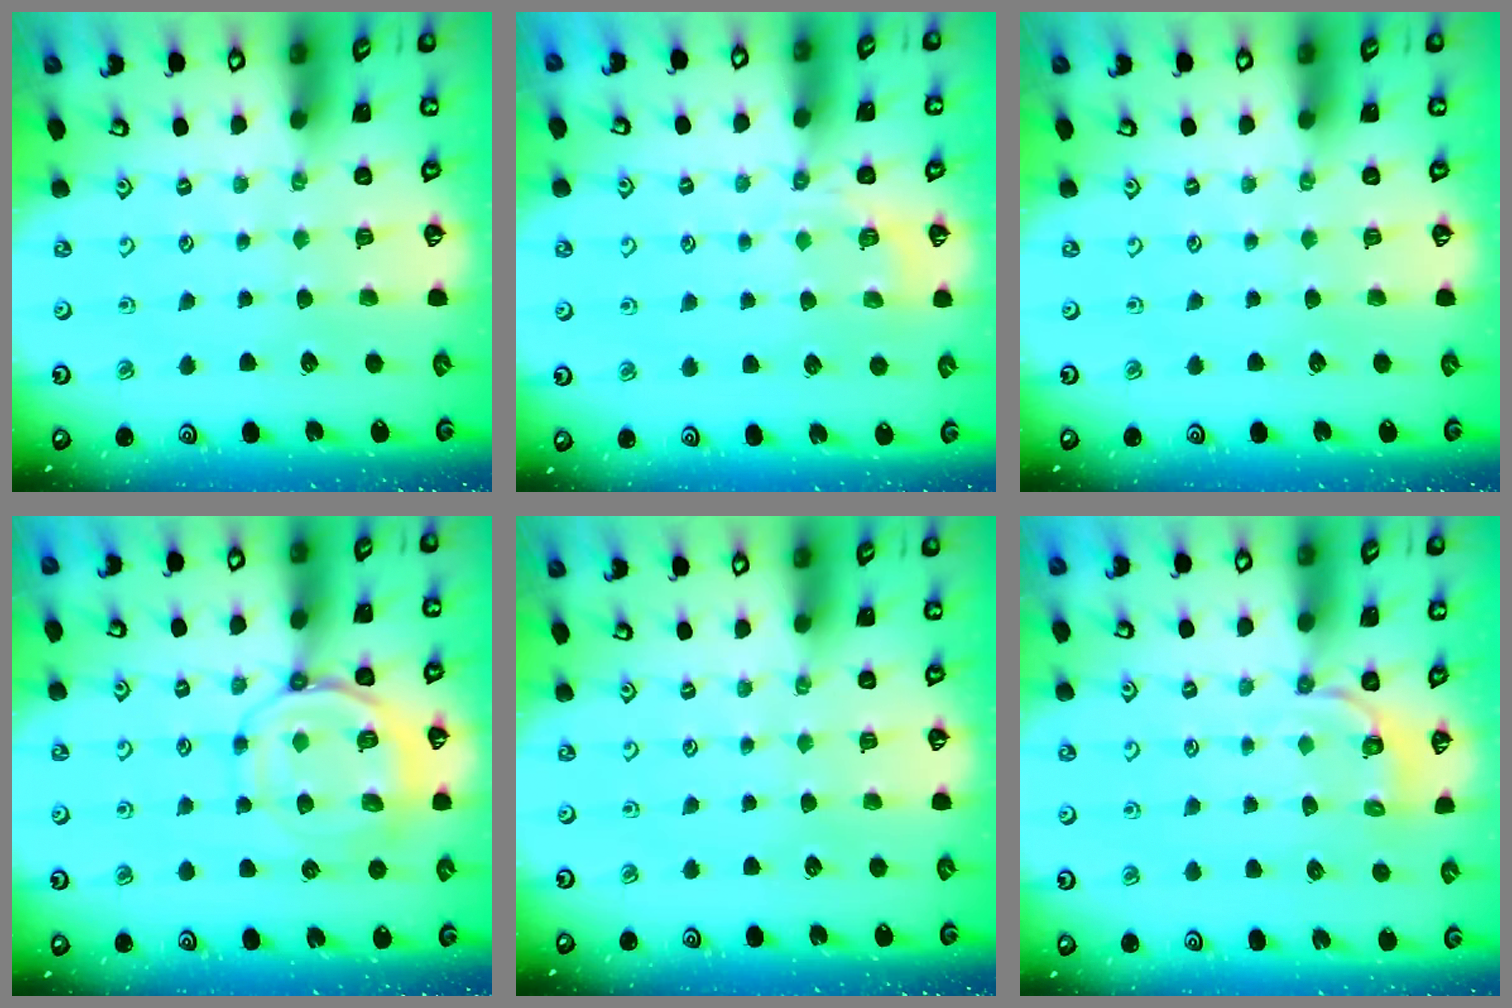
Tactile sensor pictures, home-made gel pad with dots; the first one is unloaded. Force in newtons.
{"total": 5.0, "press": 4.6, "slide": 1.9}
{"total": 0.0}
{"total": 10.0, "press": 9.9, "slide": 1.1}
{"total": 0.0}
{"total": 3.7, "press": 2.7, "slide": 2.5}